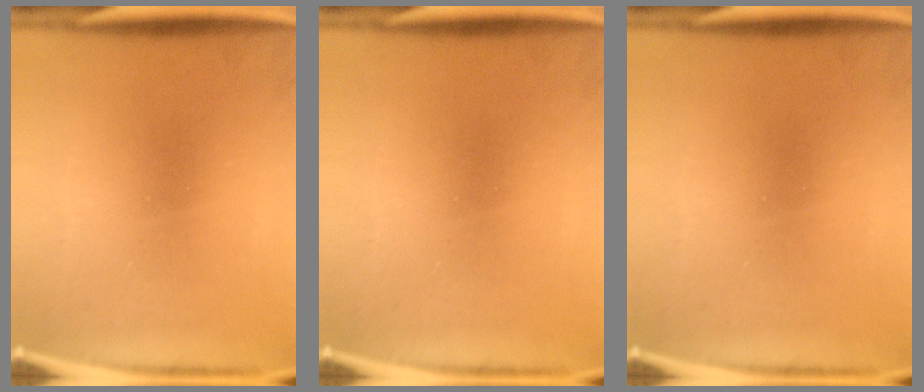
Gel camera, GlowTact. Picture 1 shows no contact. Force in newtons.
{"total": 0.0}
{"total": 0.0}